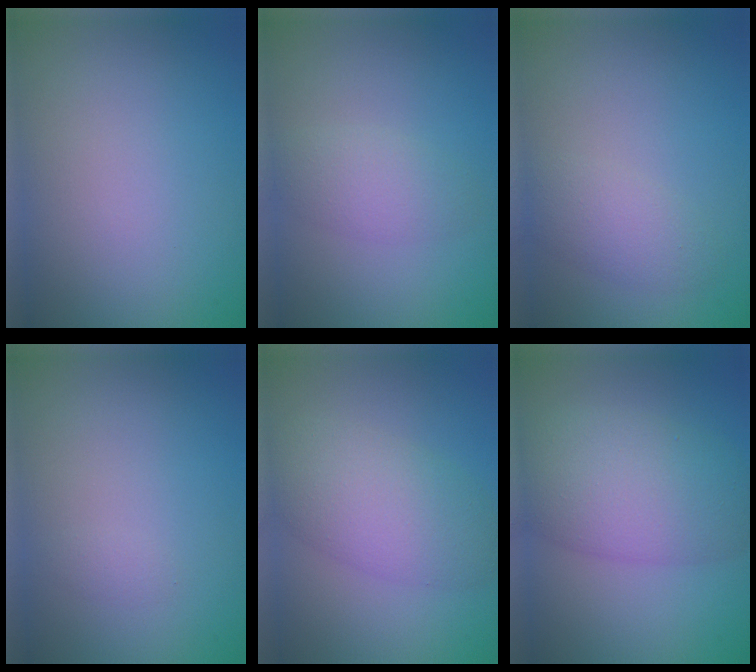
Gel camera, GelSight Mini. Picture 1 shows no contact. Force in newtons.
{"total": 2.4, "press": 2.4, "slide": 0.2}
{"total": 2.4, "press": 2.4, "slide": 0.1}
{"total": 0.6, "press": 0.6, "slide": 0.0}
{"total": 5.8, "press": 5.8, "slide": 0.1}
{"total": 7.5, "press": 7.5, "slide": 0.2}